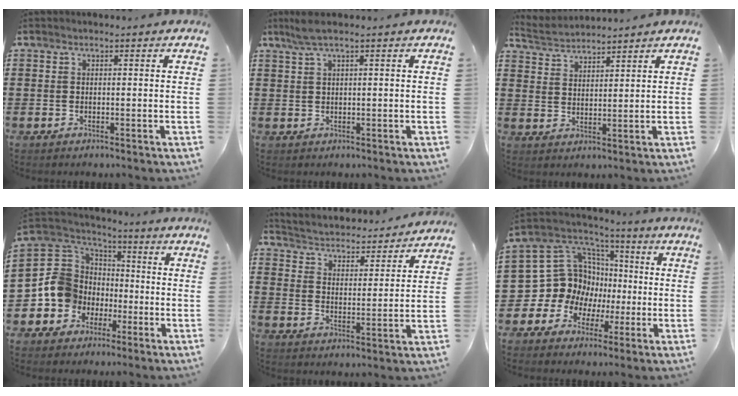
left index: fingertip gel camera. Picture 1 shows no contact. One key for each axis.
{"total": 2.4, "fx": 1.2, "fy": 0.0, "fz": 2.0, "tx": -0.039, "ty": -0.001, "tz": 0.023}
{"total": 2.9, "fx": 2.9, "fy": 0.1, "fz": -0.2, "tx": -0.008, "ty": -0.011, "tz": 0.052}
{"total": 9.4, "fx": -2.2, "fy": 8.9, "fz": 1.9, "tx": -0.103, "ty": -0.007, "tz": -0.044}
{"total": 3.0, "fx": 3.0, "fy": 0.2, "fz": 0.0, "tx": -0.022, "ty": -0.032, "tz": 0.042}
{"total": 13.6, "fx": -0.4, "fy": 13.0, "fz": 4.2, "tx": -0.125, "ty": -0.018, "tz": 0.008}